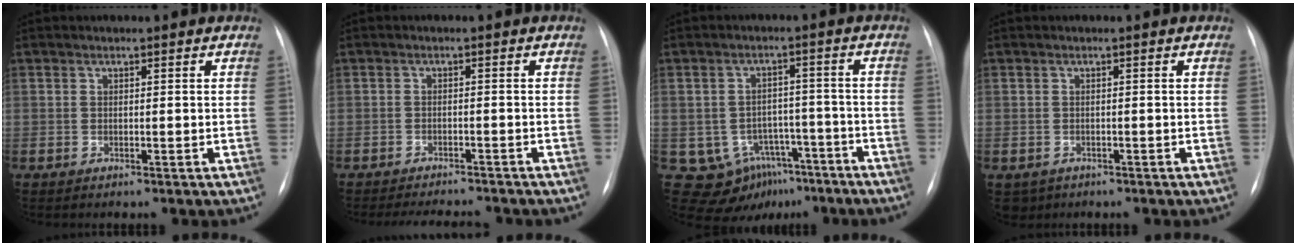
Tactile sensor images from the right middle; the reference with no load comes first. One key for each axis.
{"total": 7.4, "fx": -7.0, "fy": 1.1, "fz": 2.2, "tx": -0.029, "ty": -0.002, "tz": -0.093}
{"total": 9.1, "fx": -4.8, "fy": 7.4, "fz": 2.1, "tx": -0.027, "ty": 0.024, "tz": -0.057}
{"total": 2.6, "fx": -1.6, "fy": 2.1, "fz": 0.4, "tx": -0.002, "ty": 0.002, "tz": -0.020}